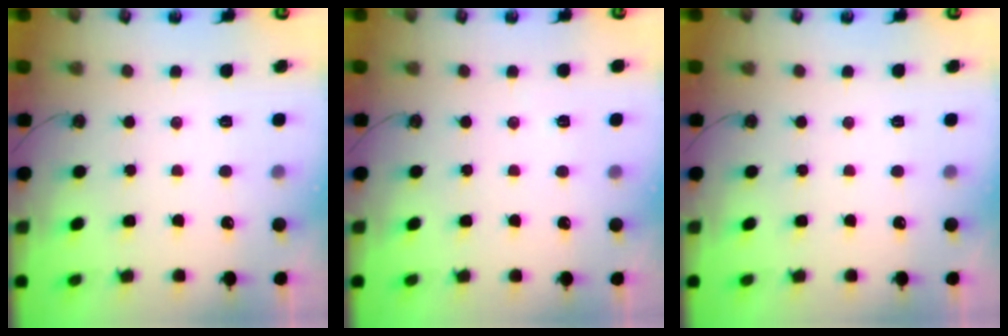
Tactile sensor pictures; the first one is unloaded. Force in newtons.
{"total": 2.5, "press": 1.1, "slide": 2.2}
{"total": 0.0}